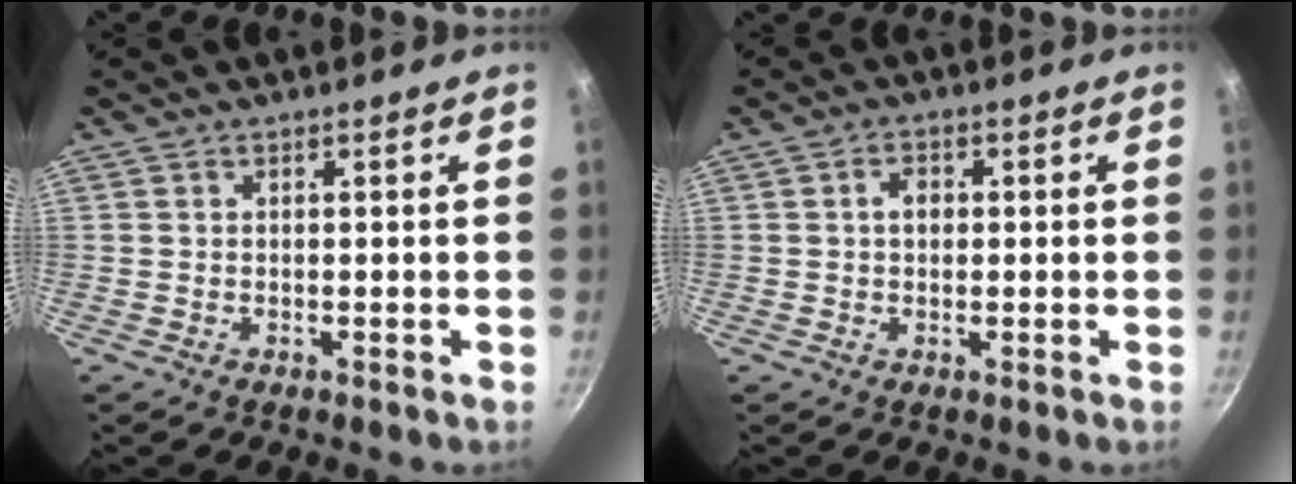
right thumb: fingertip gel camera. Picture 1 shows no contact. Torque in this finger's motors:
{"motor_torque": [-0.38, 0.39, 0.14, -0.09, 0.06]}